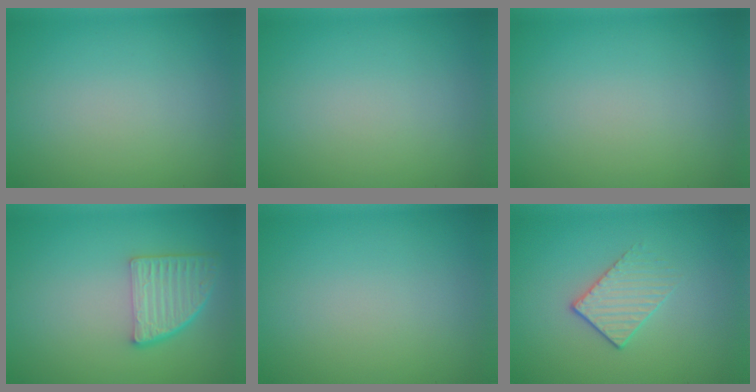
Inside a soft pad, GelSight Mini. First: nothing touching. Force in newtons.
{"total": 0.0}
{"total": 0.0}
{"total": 4.5, "press": 3.4, "slide": 2.9}
{"total": 0.0}
{"total": 1.8, "press": 1.4, "slide": 1.1}